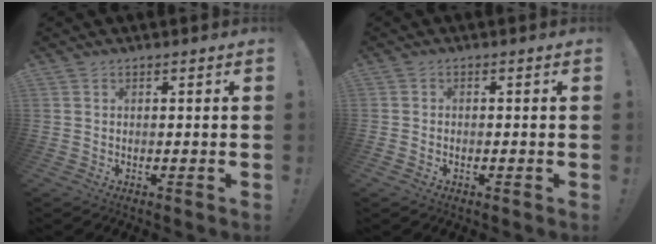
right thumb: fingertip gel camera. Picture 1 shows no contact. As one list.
[{"total": 11.6, "force": [-4.5, 8.1, 7.0], "torque": [-0.154, 0.023, -0.080]}]